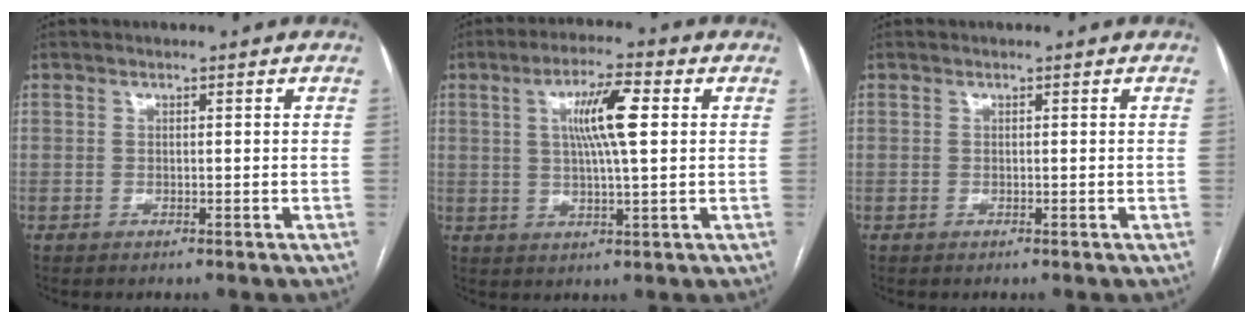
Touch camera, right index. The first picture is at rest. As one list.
[{"total": 8.6, "force": [2.0, 0.9, 8.3], "torque": [-0.152, 0.010, 0.034]}, {"total": 0.0}]